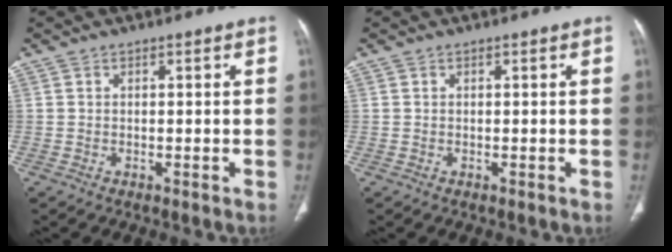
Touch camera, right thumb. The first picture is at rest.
{"total": 0.0}